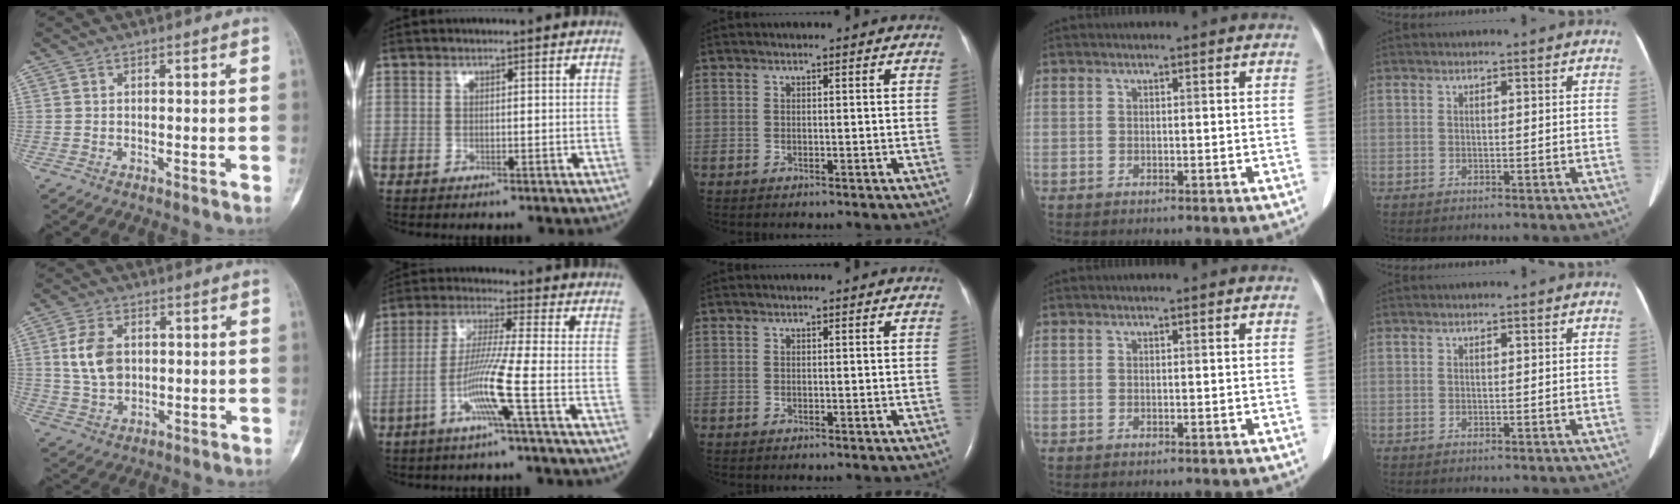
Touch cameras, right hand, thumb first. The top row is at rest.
{"thumb": {"total": 8.1, "force": [1.4, 5.5, 5.8], "torque": [-0.102, -0.002, 0.033]}, "index": {"total": 8.2, "force": [-3.1, -1.6, 7.4], "torque": [-0.146, -0.006, -0.065]}}